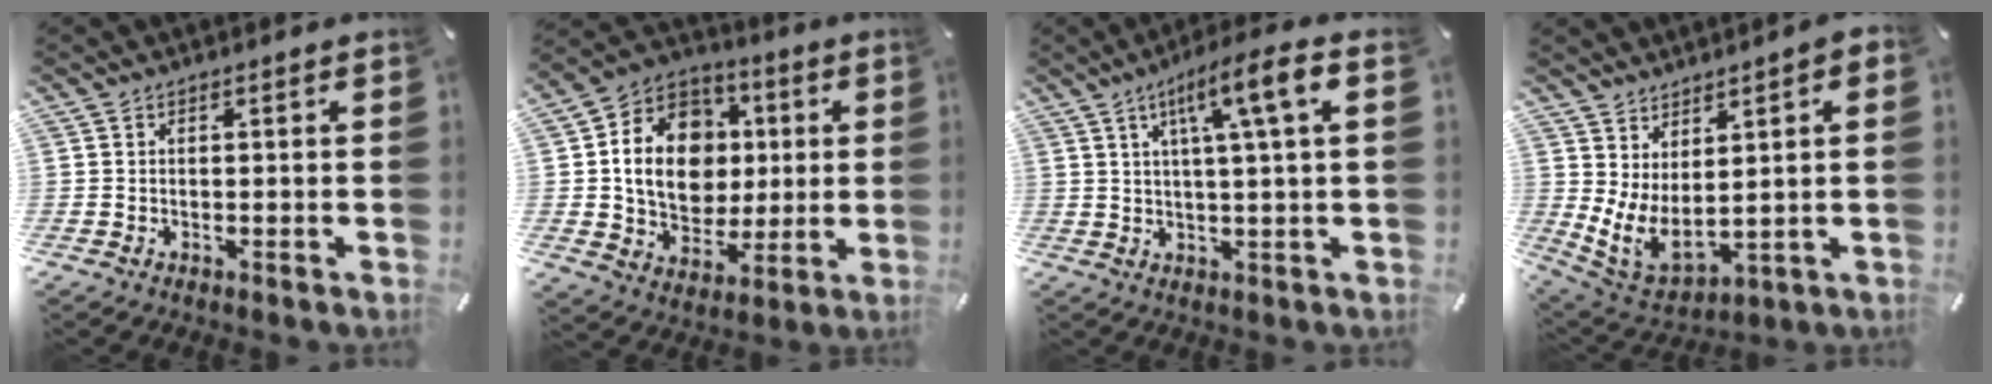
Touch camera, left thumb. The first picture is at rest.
{"total": 16.0, "force": [0.9, 13.7, 8.2], "torque": [-0.152, 0.001, 0.021]}
{"total": 10.8, "force": [3.6, 1.0, 10.1], "torque": [-0.168, -0.003, 0.055]}
{"total": 6.8, "force": [1.2, 4.2, 5.2], "torque": [-0.115, -0.031, 0.026]}